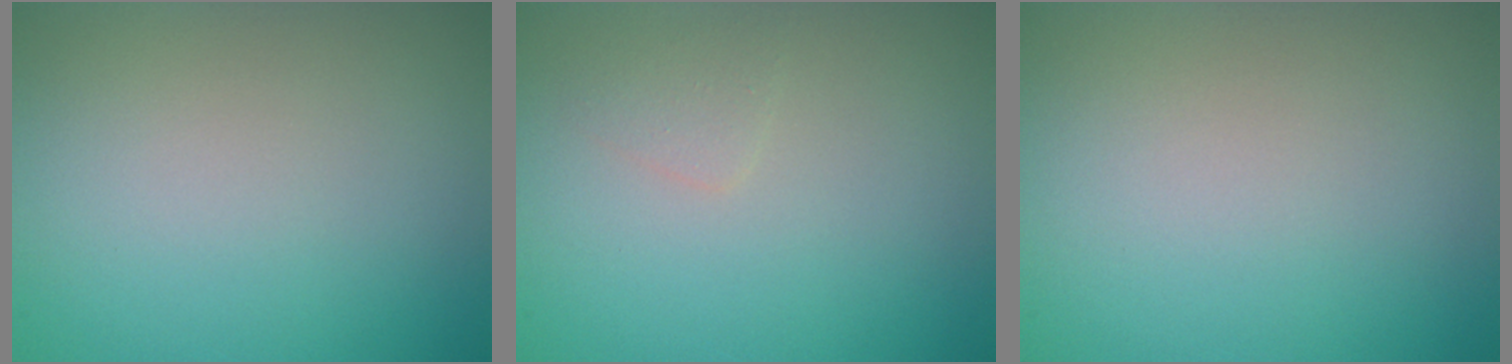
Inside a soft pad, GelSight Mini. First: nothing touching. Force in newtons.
{"total": 0.9, "press": 0.9, "slide": 0.1}
{"total": 0.0}